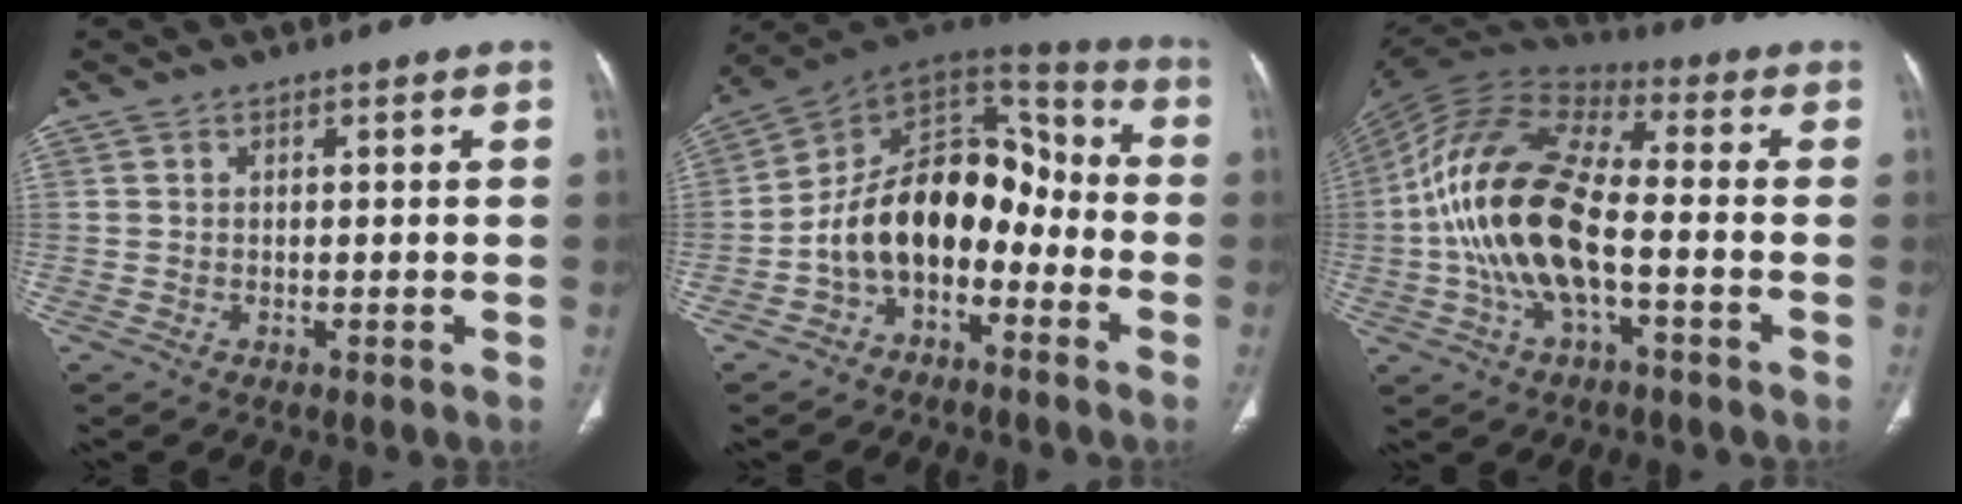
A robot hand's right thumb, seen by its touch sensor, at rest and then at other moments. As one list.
[{"total": 16.3, "force": [-5.2, 10.7, 11.1], "torque": [-0.147, 0.094, -0.098]}, {"total": 18.9, "force": [-3.0, 8.5, 16.6], "torque": [-0.337, 0.034, -0.060]}]